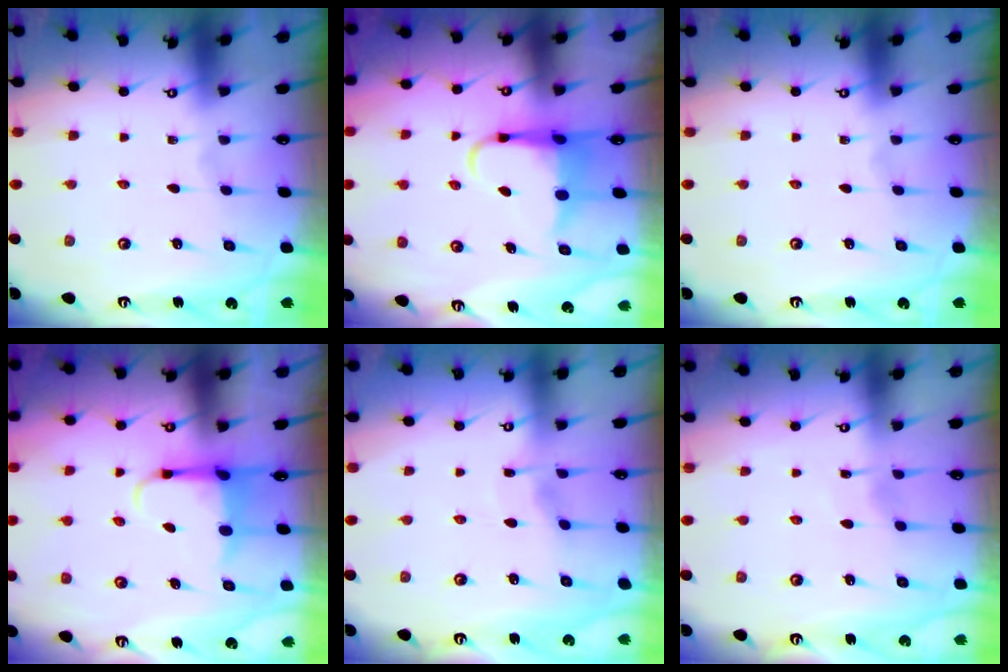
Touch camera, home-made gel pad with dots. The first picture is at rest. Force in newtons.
{"total": 6.4, "press": 6.4, "slide": 0.8}
{"total": 0.0}
{"total": 5.0, "press": 4.9, "slide": 0.8}
{"total": 2.7, "press": 2.7, "slide": 0.3}
{"total": 3.3, "press": 3.3, "slide": 0.4}